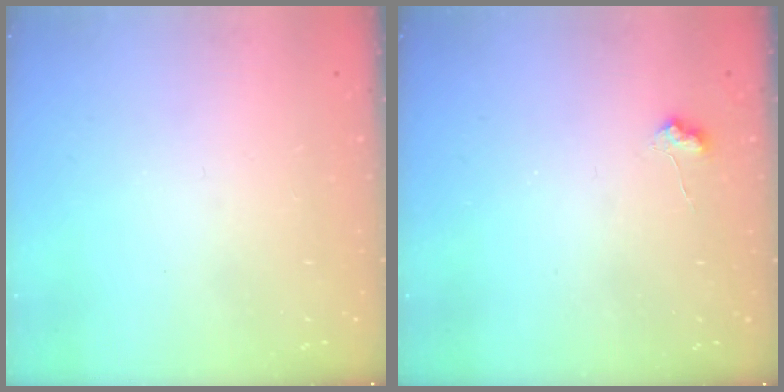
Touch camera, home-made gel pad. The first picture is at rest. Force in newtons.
{"total": 4.7, "press": 4.6, "slide": 0.6}